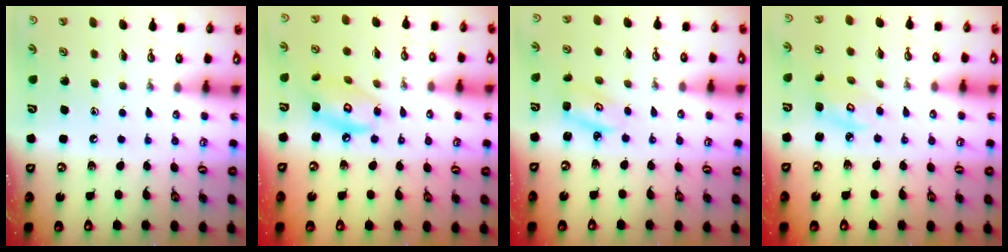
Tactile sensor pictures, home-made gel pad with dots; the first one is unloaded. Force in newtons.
{"total": 10.2, "press": 10.2, "slide": 0.5}
{"total": 2.8, "press": 2.8, "slide": 0.2}
{"total": 3.7, "press": 3.7, "slide": 0.2}